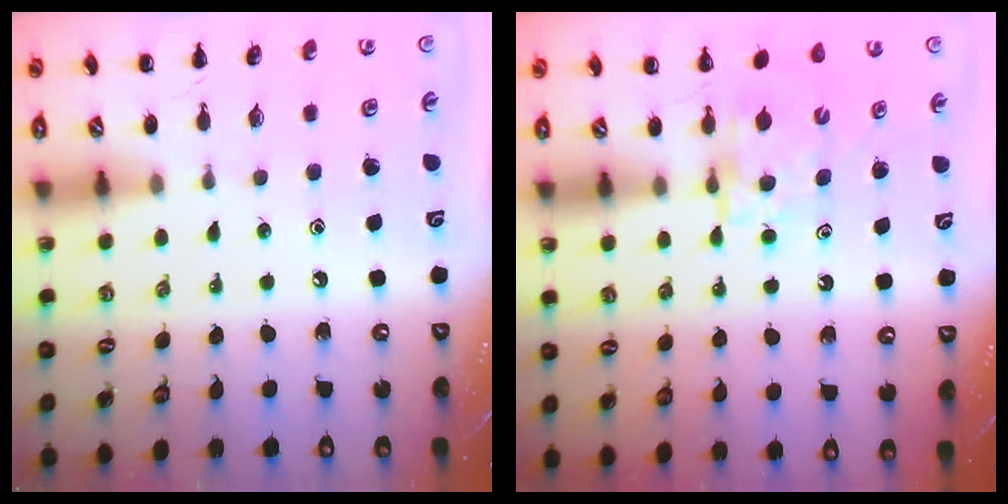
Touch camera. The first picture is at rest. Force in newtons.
{"total": 5.2, "press": 5.2, "slide": 0.4}